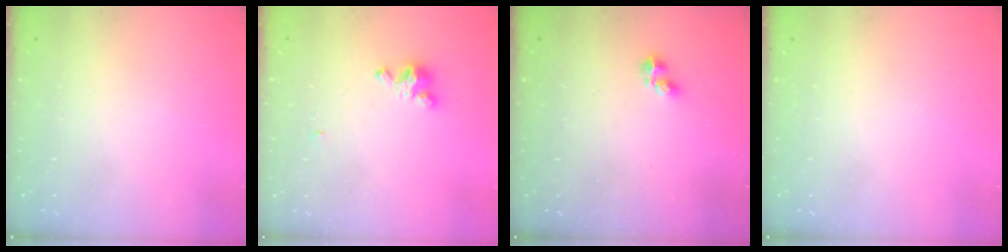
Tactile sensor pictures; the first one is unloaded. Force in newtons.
{"total": 3.2, "press": 3.2, "slide": 0.3}
{"total": 2.3, "press": 2.2, "slide": 0.6}
{"total": 0.0}